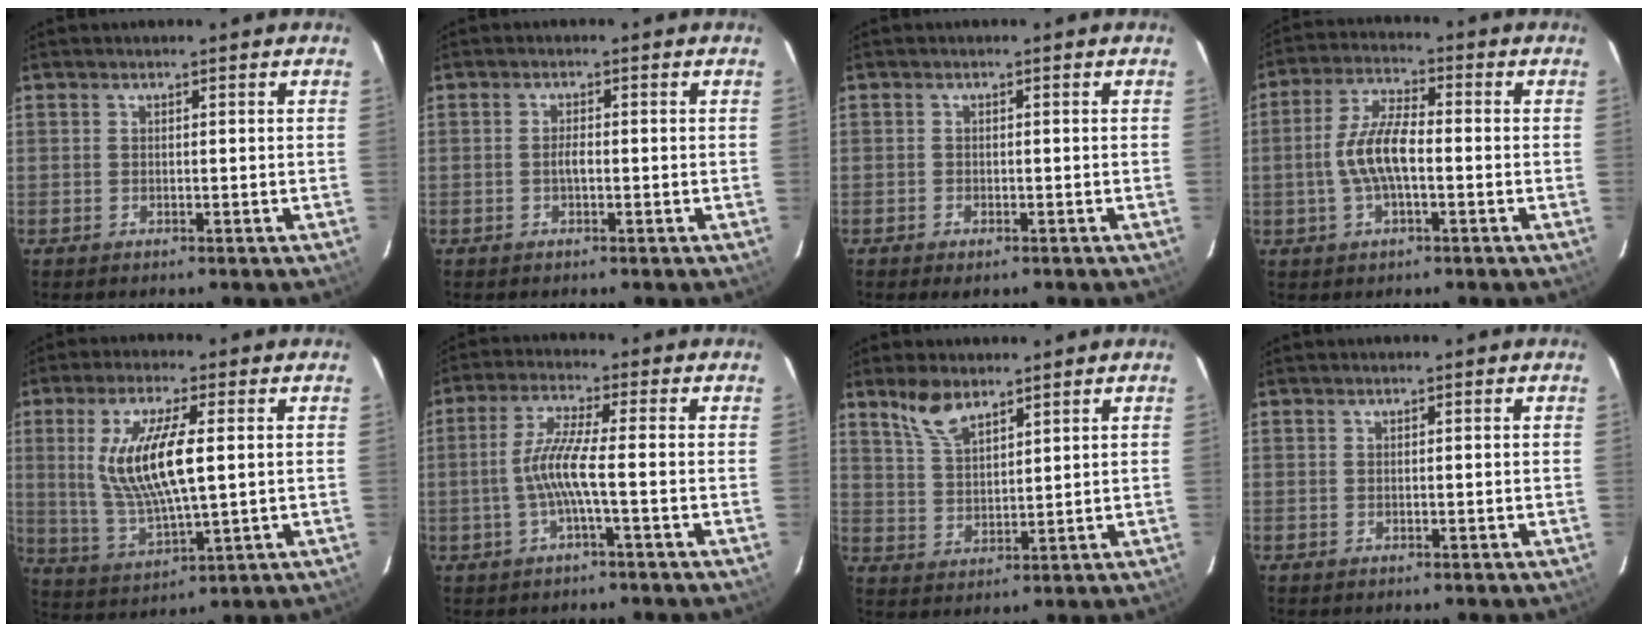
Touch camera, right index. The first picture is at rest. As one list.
[{"total": 1.7, "force": [-0.4, 0.5, 1.5], "torque": [-0.031, 0.002, -0.009]}, {"total": 1.7, "force": [-1.1, 1.0, 0.8], "torque": [-0.019, -0.004, -0.020]}, {"total": 8.7, "force": [-1.5, 3.0, 8.1], "torque": [-0.165, 0.009, -0.029]}, {"total": 13.3, "force": [2.0, 3.4, 12.7], "torque": [-0.250, -0.007, 0.048]}, {"total": 7.5, "force": [-1.9, -0.6, 7.2], "torque": [-0.157, 0.002, -0.033]}, {"total": 6.7, "force": [5.0, 2.6, 3.6], "torque": [-0.067, 0.008, 0.105]}, {"total": 0.0}]